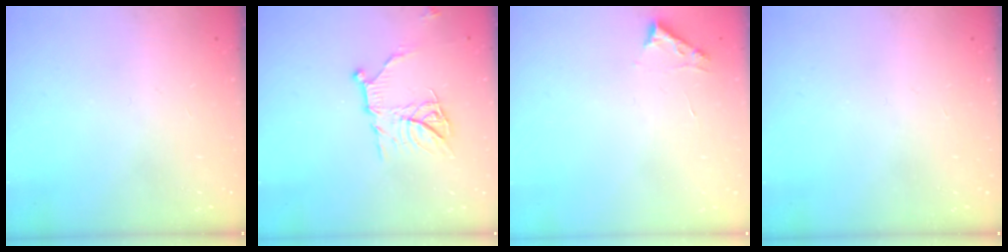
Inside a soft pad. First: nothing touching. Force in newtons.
{"total": 11.9, "press": 11.9, "slide": 0.1}
{"total": 2.7, "press": 2.7, "slide": 0.3}
{"total": 0.0}